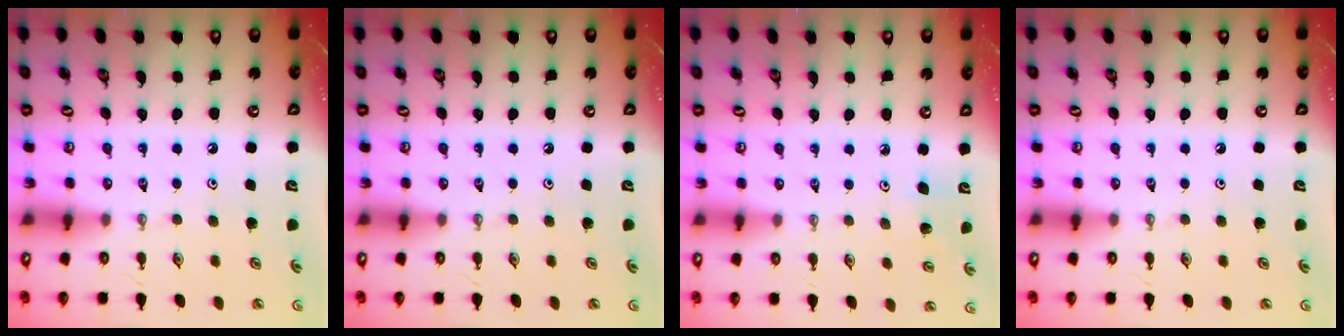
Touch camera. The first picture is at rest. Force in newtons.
{"total": 0.0}
{"total": 4.2, "press": 4.1, "slide": 0.9}
{"total": 0.0}